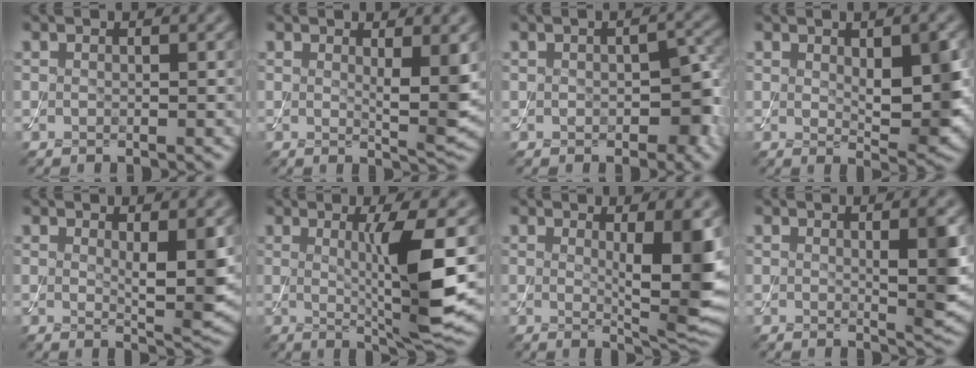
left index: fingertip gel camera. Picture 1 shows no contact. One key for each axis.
{"total": 3.4, "fx": 0.8, "fy": 0.6, "fz": 3.3, "tx": -0.047, "ty": -0.014, "tz": 0.016}
{"total": 3.4, "fx": -0.6, "fy": 2.1, "fz": 2.7, "tx": -0.032, "ty": -0.003, "tz": -0.006}
{"total": 5.3, "fx": 0.6, "fy": 2.0, "fz": 4.9, "tx": -0.074, "ty": -0.006, "tz": 0.014}
{"total": 3.8, "fx": 0.8, "fy": 0.7, "fz": 3.6, "tx": -0.053, "ty": -0.013, "tz": 0.017}
{"total": 7.8, "fx": 0.4, "fy": 1.0, "fz": 7.7, "tx": -0.122, "ty": -0.013, "tz": 0.015}
{"total": 6.7, "fx": 0.8, "fy": 1.3, "fz": 6.5, "tx": -0.089, "ty": -0.018, "tz": 0.020}
{"total": 3.6, "fx": 0.6, "fy": 0.6, "fz": 3.5, "tx": -0.045, "ty": -0.010, "tz": 0.009}